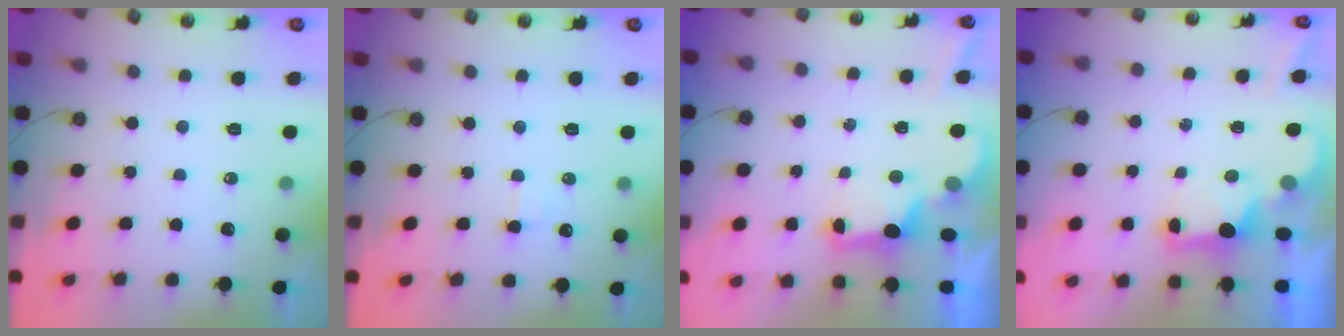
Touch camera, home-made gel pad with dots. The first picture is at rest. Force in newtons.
{"total": 3.5, "press": 3.3, "slide": 1.0}
{"total": 2.8, "press": 2.7, "slide": 0.9}
{"total": 2.1, "press": 2.0, "slide": 0.7}